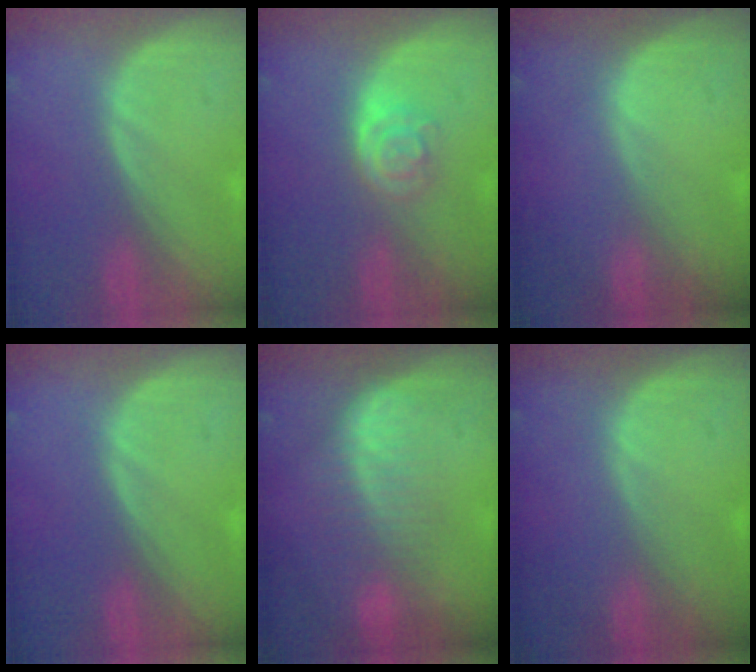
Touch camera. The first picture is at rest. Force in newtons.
{"total": 4.2, "press": 3.7, "slide": 2.0}
{"total": 0.0}
{"total": 0.0}
{"total": 7.1, "press": 6.5, "slide": 2.9}
{"total": 0.0}